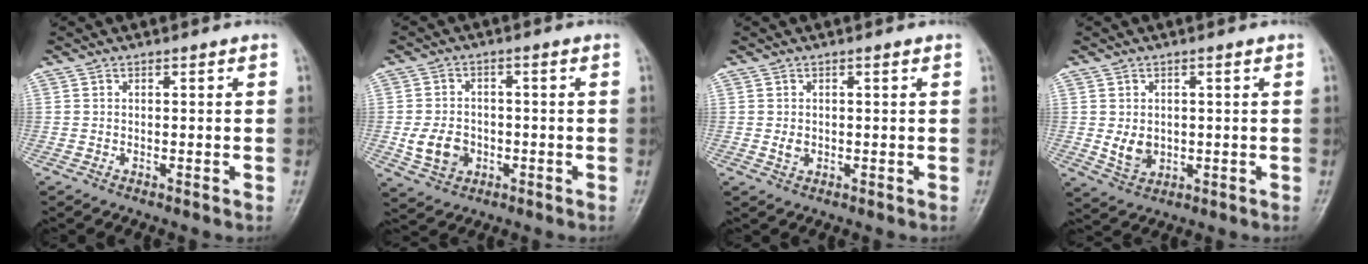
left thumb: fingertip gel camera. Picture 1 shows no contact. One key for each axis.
{"total": 6.9, "fx": -1.5, "fy": 5.5, "fz": 3.8, "tx": -0.054, "ty": 0.009, "tz": -0.021}
{"total": 2.0, "fx": 0.3, "fy": 1.3, "fz": 1.5, "tx": -0.018, "ty": -0.002, "tz": 0.010}
{"total": 4.4, "fx": 0.2, "fy": 3.4, "fz": 2.8, "tx": -0.032, "ty": -0.009, "tz": 0.015}